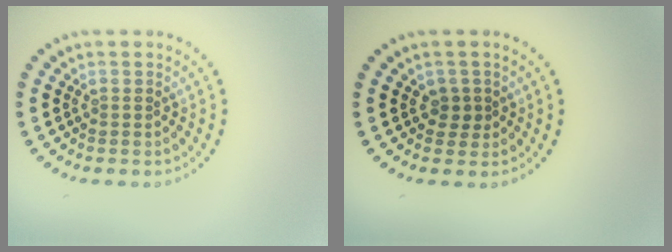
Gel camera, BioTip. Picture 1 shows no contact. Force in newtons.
{"total": 1.3, "press": 1.0, "slide": 0.8}